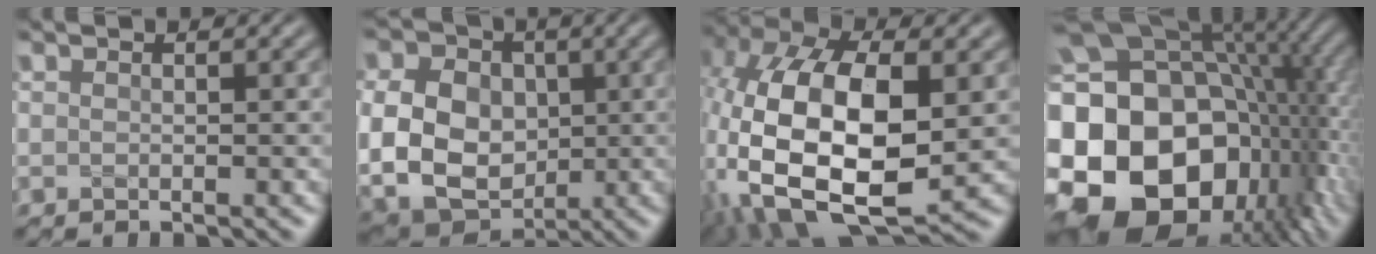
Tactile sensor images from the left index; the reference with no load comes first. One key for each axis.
{"total": 10.5, "fx": 0.0, "fy": 8.4, "fz": 6.4, "tx": -0.118, "ty": -0.006, "tz": -0.001}
{"total": 15.3, "fx": -0.6, "fy": 8.8, "fz": 12.6, "tx": -0.259, "ty": -0.022, "tz": -0.001}
{"total": 21.3, "fx": -2.0, "fy": 16.2, "fz": 13.6, "tx": -0.280, "ty": -0.027, "tz": -0.037}